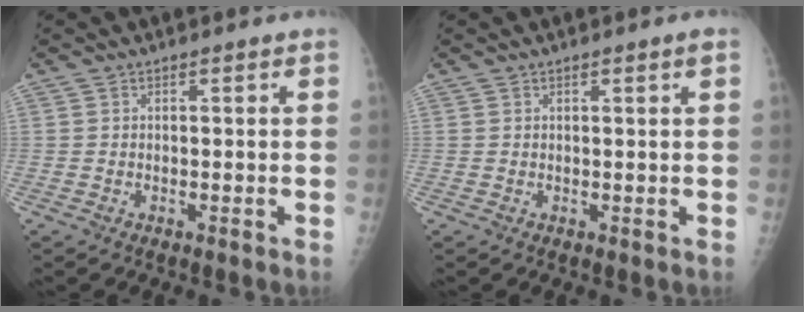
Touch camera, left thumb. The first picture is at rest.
{"total": 1.2, "force": [0.6, -0.1, 1.0], "torque": [-0.017, -0.002, 0.010]}